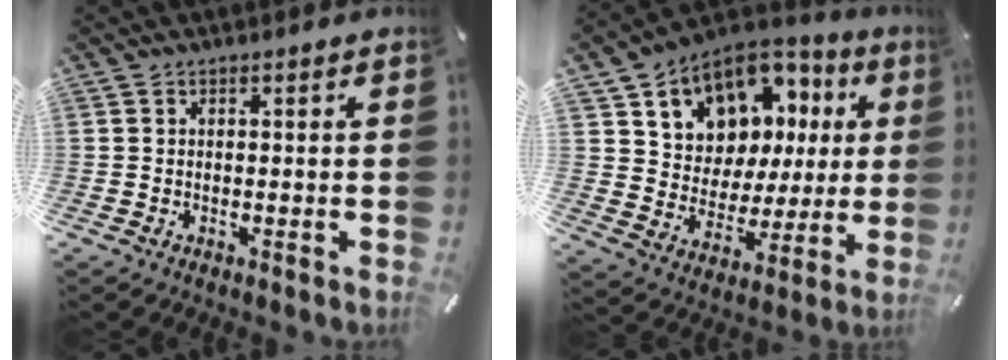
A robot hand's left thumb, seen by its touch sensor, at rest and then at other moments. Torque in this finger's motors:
{"motor_torque": [1.45, 1.39, 1.83, -0.94, 0.18]}